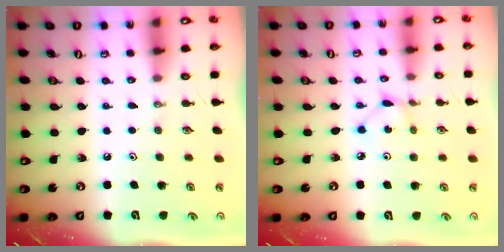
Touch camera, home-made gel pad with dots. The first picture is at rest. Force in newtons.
{"total": 2.0, "press": 2.0, "slide": 0.2}